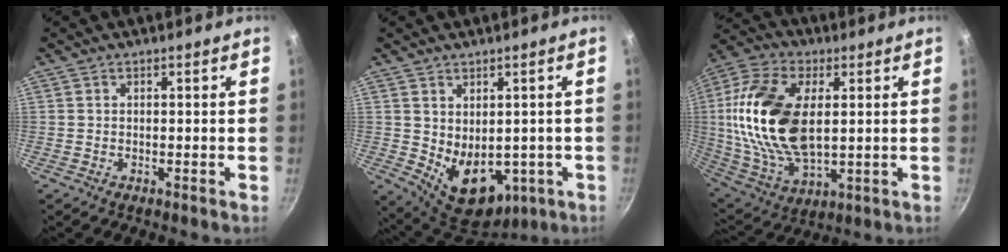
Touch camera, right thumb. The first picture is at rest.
{"total": 12.1, "force": [-1.2, 8.4, 8.6], "torque": [-0.102, -0.022, 0.013]}
{"total": 22.6, "force": [2.9, 12.7, 18.5], "torque": [-0.355, -0.003, 0.055]}